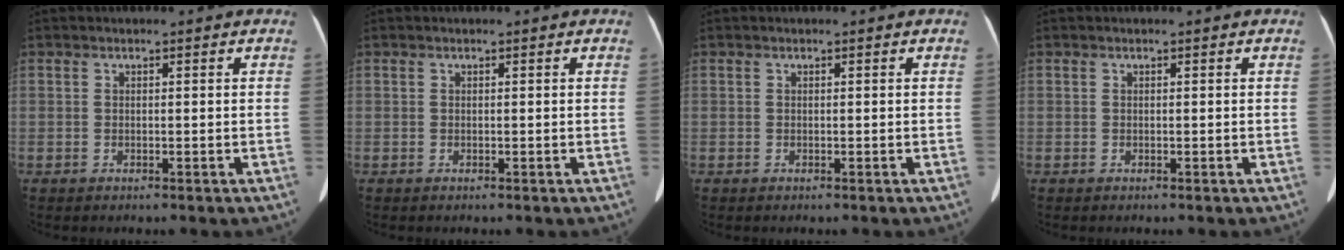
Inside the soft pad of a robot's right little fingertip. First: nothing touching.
{"total": 0.0}
{"total": 0.0}
{"total": 0.0}